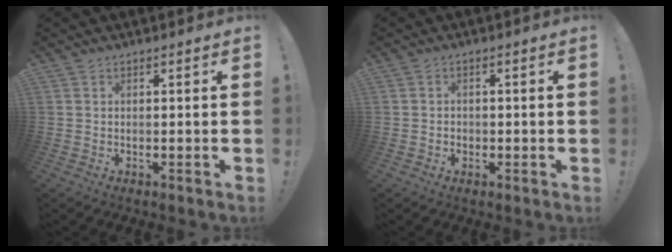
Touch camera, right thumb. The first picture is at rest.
{"total": 2.2, "force": [-0.8, 1.9, 0.6], "torque": [-0.002, -0.004, -0.015]}